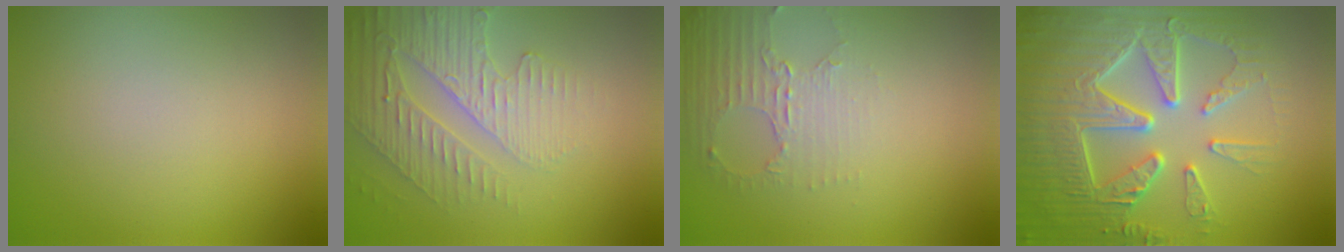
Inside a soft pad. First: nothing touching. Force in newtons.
{"total": 3.8, "press": 3.6, "slide": 1.2}
{"total": 2.6, "press": 2.0, "slide": 1.7}
{"total": 8.9, "press": 6.5, "slide": 6.2}